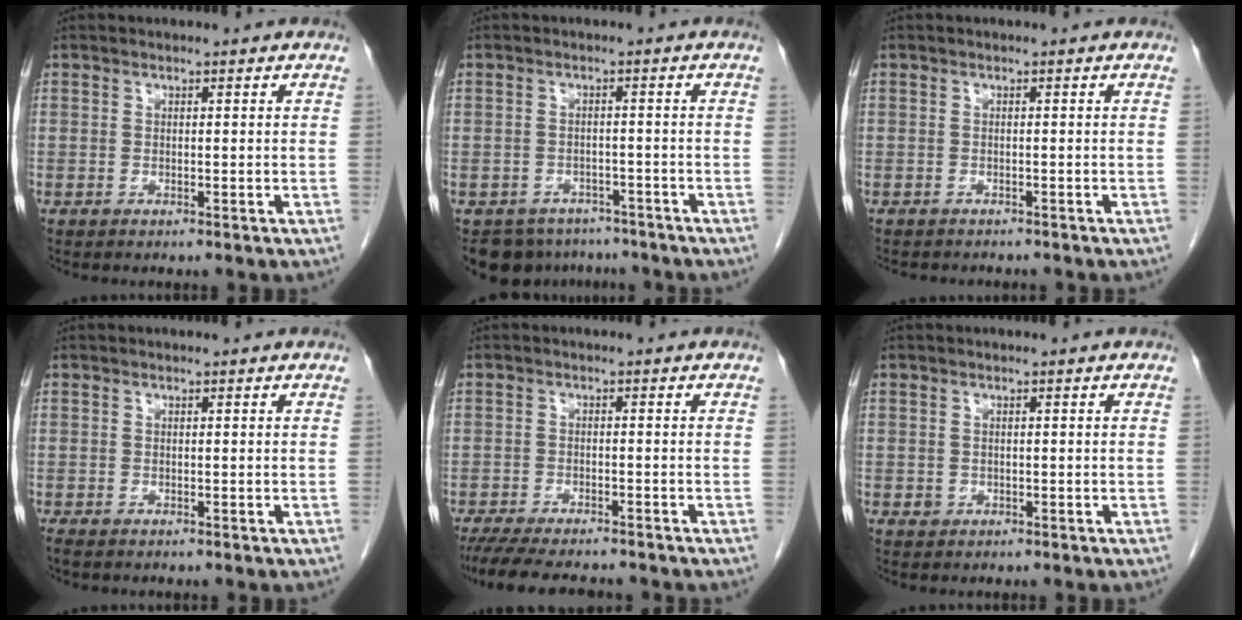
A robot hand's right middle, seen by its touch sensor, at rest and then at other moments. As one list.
[{"total": 8.0, "force": [-6.7, 4.4, 0.8], "torque": [-0.010, 0.007, -0.085]}, {"total": 4.1, "force": [-3.7, 1.4, 1.2], "torque": [-0.016, -0.003, -0.046]}, {"total": 1.7, "force": [-1.4, 0.6, 0.7], "torque": [-0.015, -0.005, -0.019]}, {"total": 11.5, "force": [-10.1, 2.3, 5.0], "torque": [-0.085, -0.014, -0.146]}, {"total": 0.8, "force": [-0.2, 0.8, 0.2], "torque": [-0.002, 0.003, -0.002]}]